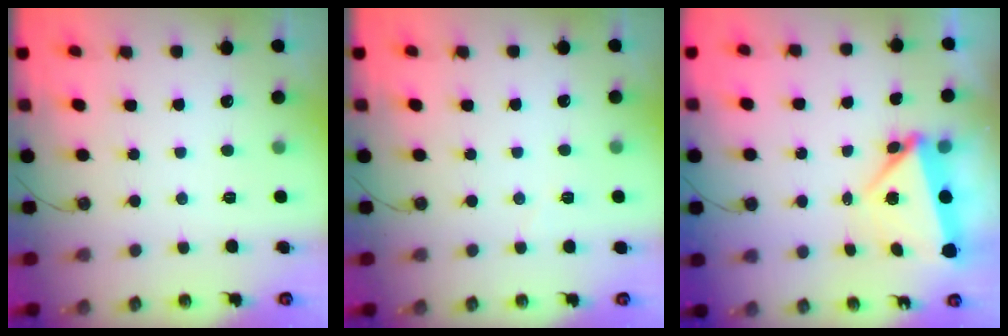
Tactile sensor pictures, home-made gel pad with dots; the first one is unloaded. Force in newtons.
{"total": 2.6, "press": 2.5, "slide": 0.8}
{"total": 5.9, "press": 5.9, "slide": 0.6}